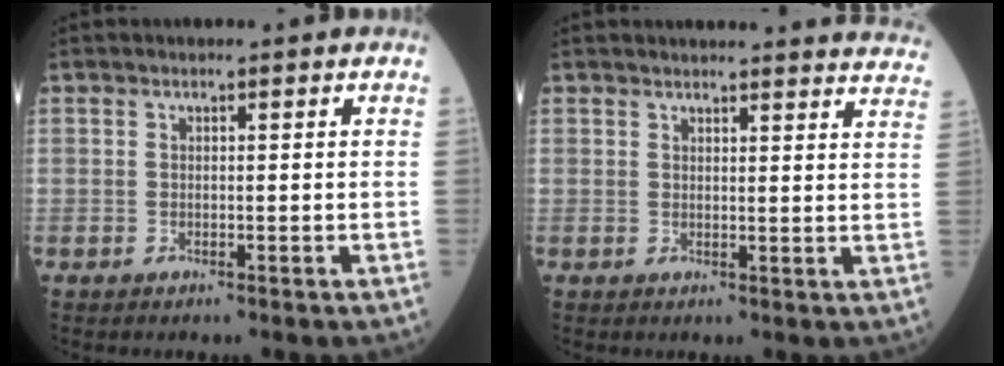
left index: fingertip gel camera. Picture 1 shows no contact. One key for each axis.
{"total": 17.5, "fx": 17.1, "fy": 1.9, "fz": 3.3, "tx": -0.021, "ty": -0.049, "tz": 0.173}